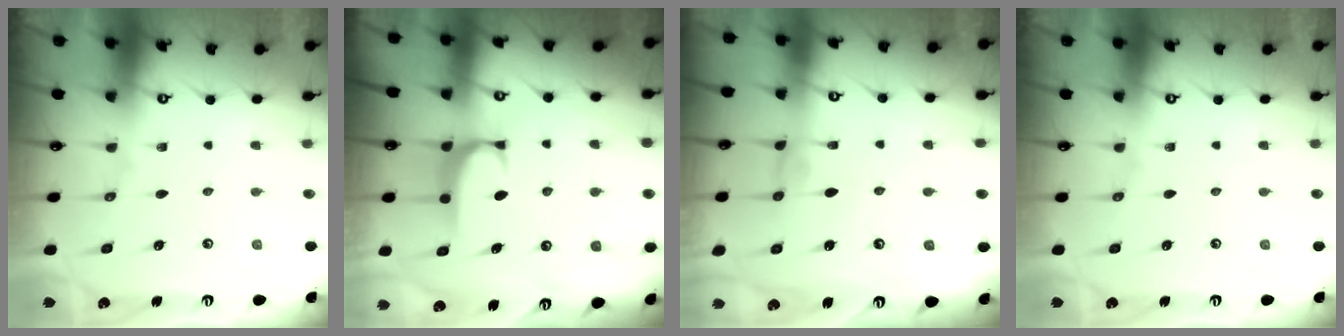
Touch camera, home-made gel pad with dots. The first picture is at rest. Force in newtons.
{"total": 1.9, "press": 1.9, "slide": 0.5}
{"total": 0.8, "press": 0.8, "slide": 0.3}
{"total": 0.0}